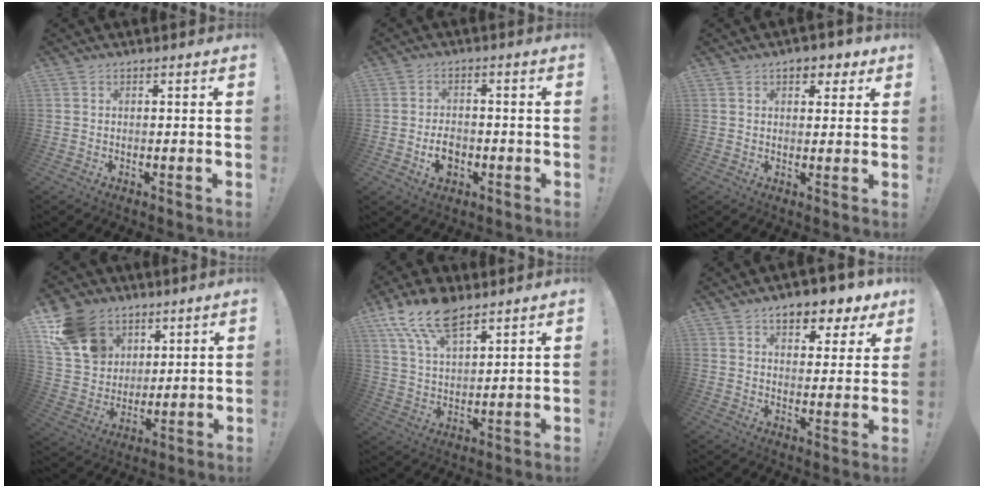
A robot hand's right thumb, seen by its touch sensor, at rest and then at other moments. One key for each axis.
{"total": 5.6, "fx": -2.0, "fy": 4.0, "fz": 3.3, "tx": -0.041, "ty": 0.002, "tz": -0.037}
{"total": 4.7, "fx": 2.5, "fy": 3.0, "fz": 2.6, "tx": -0.022, "ty": -0.009, "tz": 0.038}
{"total": 17.2, "fx": 8.8, "fy": 13.0, "fz": 6.9, "tx": -0.127, "ty": -0.041, "tz": 0.185}
{"total": 14.6, "fx": 9.9, "fy": 7.0, "fz": 8.1, "tx": -0.147, "ty": -0.047, "tz": 0.183}
{"total": 8.7, "fx": 5.9, "fy": 4.3, "fz": 4.7, "tx": -0.050, "ty": -0.040, "tz": 0.102}